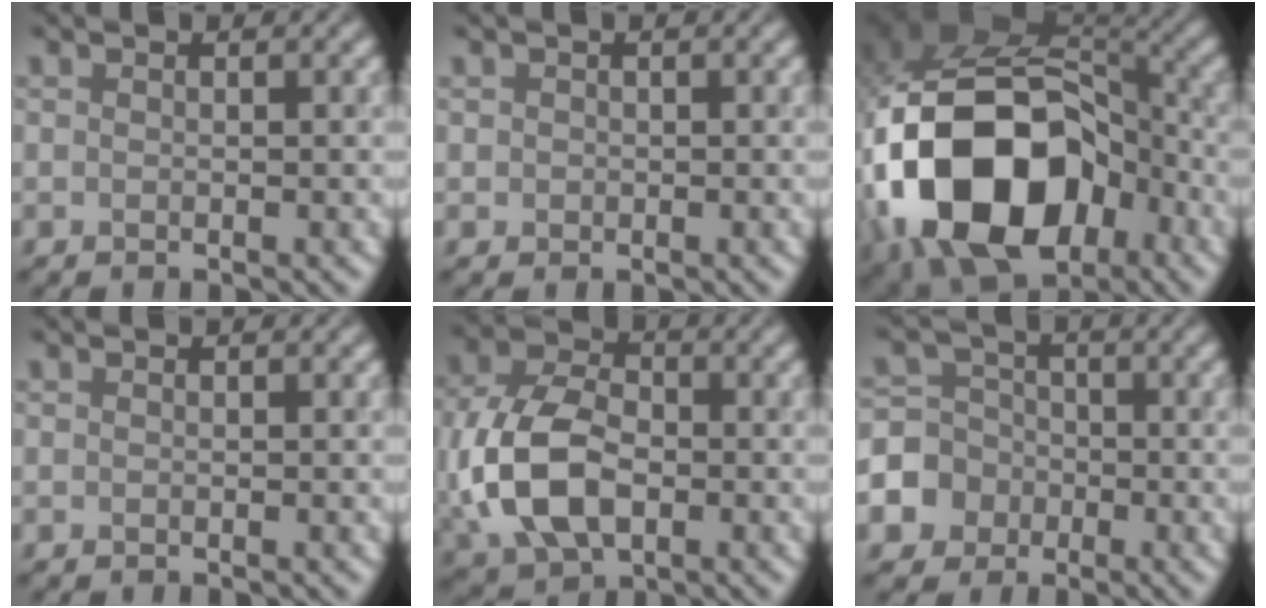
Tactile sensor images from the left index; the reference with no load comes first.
{"total": 0.7, "force": [0.1, 0.7, 0.1], "torque": [0.006, -0.002, -0.001]}
{"total": 18.6, "force": [-5.2, 12.7, 12.6], "torque": [-0.245, -0.024, -0.080]}
{"total": 0.0}
{"total": 9.3, "force": [-1.8, 6.3, 6.6], "torque": [-0.158, -0.006, -0.043]}
{"total": 7.5, "force": [-2.9, 6.8, 1.3], "torque": [-0.030, -0.007, -0.074]}